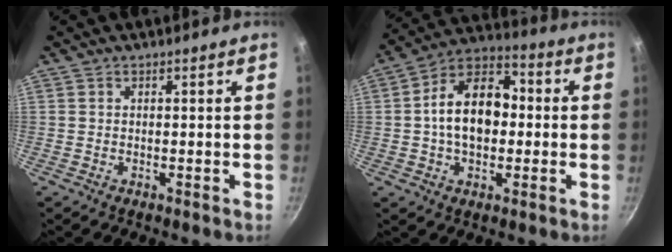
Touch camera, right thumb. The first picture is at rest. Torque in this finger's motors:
{"motor_torque": [0.78, 2.54, 1.29, -0.52, 0.37]}